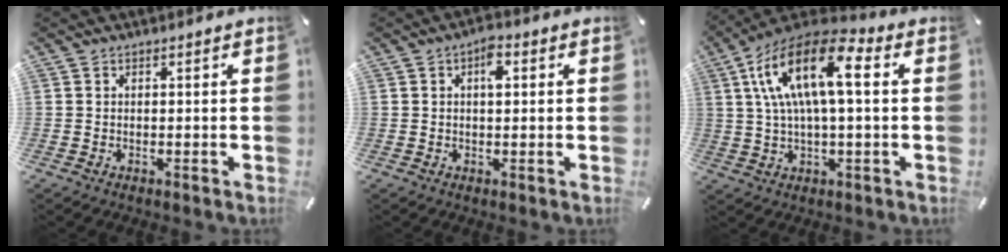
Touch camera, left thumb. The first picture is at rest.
{"total": 3.8, "force": [1.1, 1.8, 3.1], "torque": [-0.043, 0.000, 0.012]}
{"total": 17.4, "force": [4.3, 7.3, 15.2], "torque": [-0.317, 0.000, 0.069]}